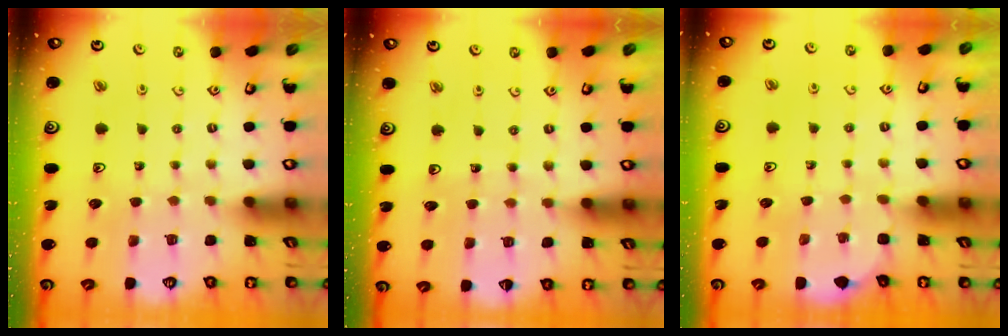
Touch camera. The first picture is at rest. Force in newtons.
{"total": 3.5, "press": 3.5, "slide": 0.3}
{"total": 2.2, "press": 2.2, "slide": 0.3}